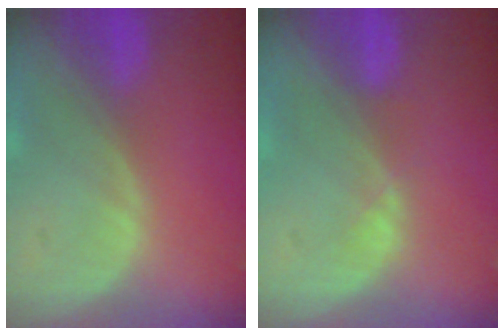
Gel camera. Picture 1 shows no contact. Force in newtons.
{"total": 1.4, "press": 1.2, "slide": 0.7}